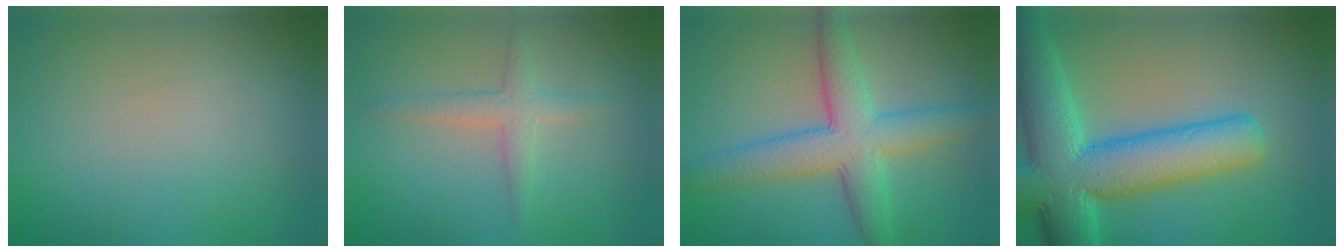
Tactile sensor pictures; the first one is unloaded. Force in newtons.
{"total": 2.2, "press": 2.2, "slide": 0.1}
{"total": 6.3, "press": 6.3, "slide": 0.1}
{"total": 11.3, "press": 11.2, "slide": 0.4}